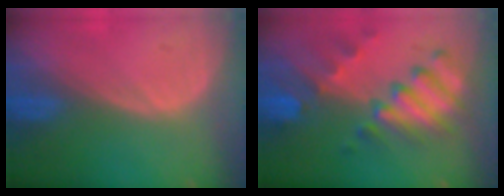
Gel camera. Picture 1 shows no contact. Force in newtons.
{"total": 10.4, "press": 9.0, "slide": 5.3}